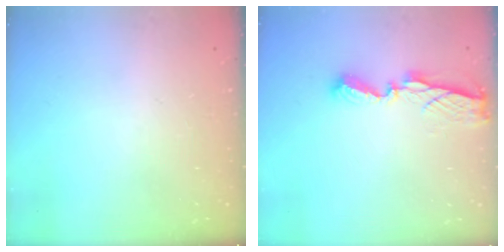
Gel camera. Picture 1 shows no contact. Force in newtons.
{"total": 6.7, "press": 6.7, "slide": 0.2}